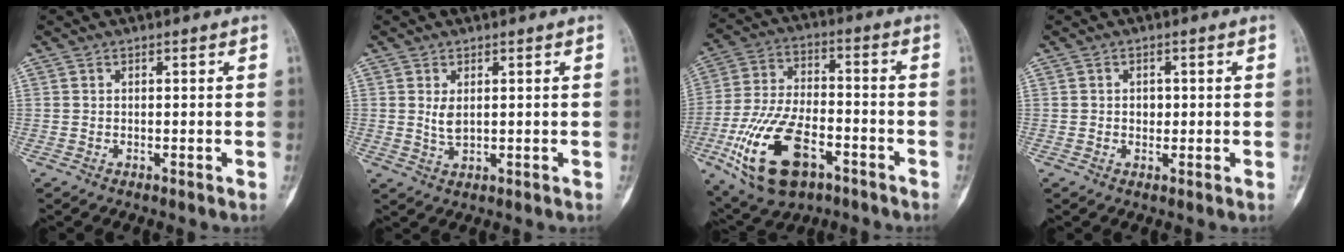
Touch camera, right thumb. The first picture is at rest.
{"total": 2.8, "force": [0.7, 1.3, 2.4], "torque": [-0.044, -0.006, 0.020]}
{"total": 18.8, "force": [-8.1, 9.7, 13.9], "torque": [-0.263, 0.031, -0.135]}
{"total": 1.8, "force": [0.1, 1.5, 1.1], "torque": [-0.003, 0.004, 0.002]}